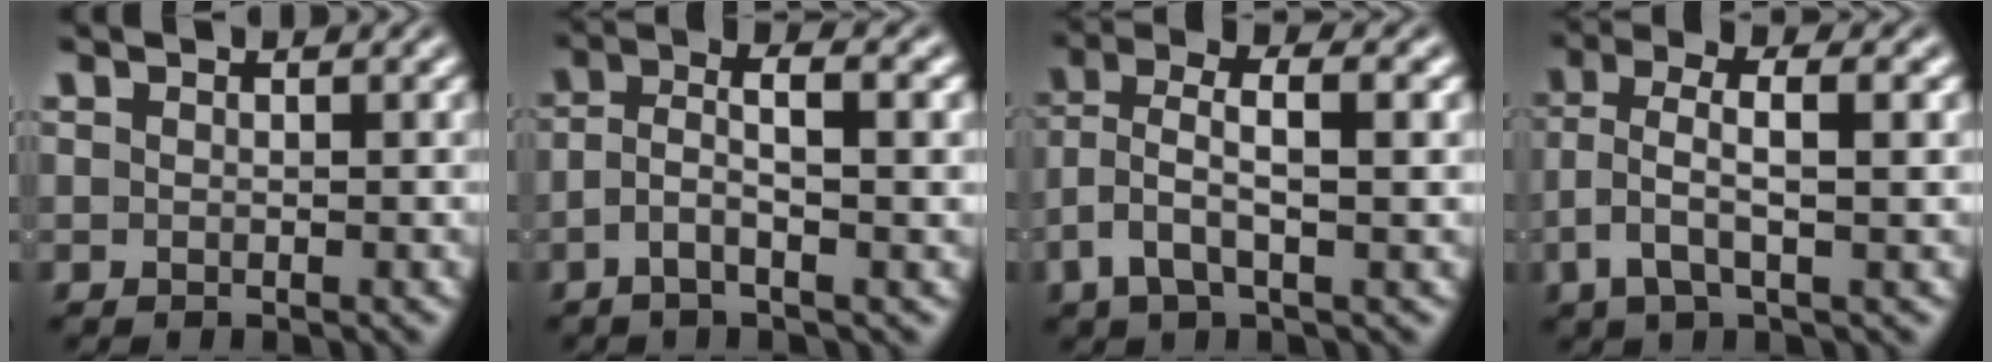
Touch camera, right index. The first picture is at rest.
{"total": 3.0, "force": [-0.7, 0.4, 2.9], "torque": [-0.056, -0.009, -0.009]}
{"total": 3.6, "force": [-0.1, 1.5, 3.3], "torque": [-0.079, -0.015, 0.009]}
{"total": 3.7, "force": [-0.3, 1.1, 3.5], "torque": [-0.077, -0.011, 0.003]}